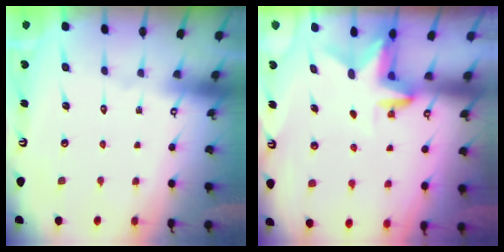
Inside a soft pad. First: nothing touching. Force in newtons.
{"total": 3.0, "press": 3.0, "slide": 0.3}